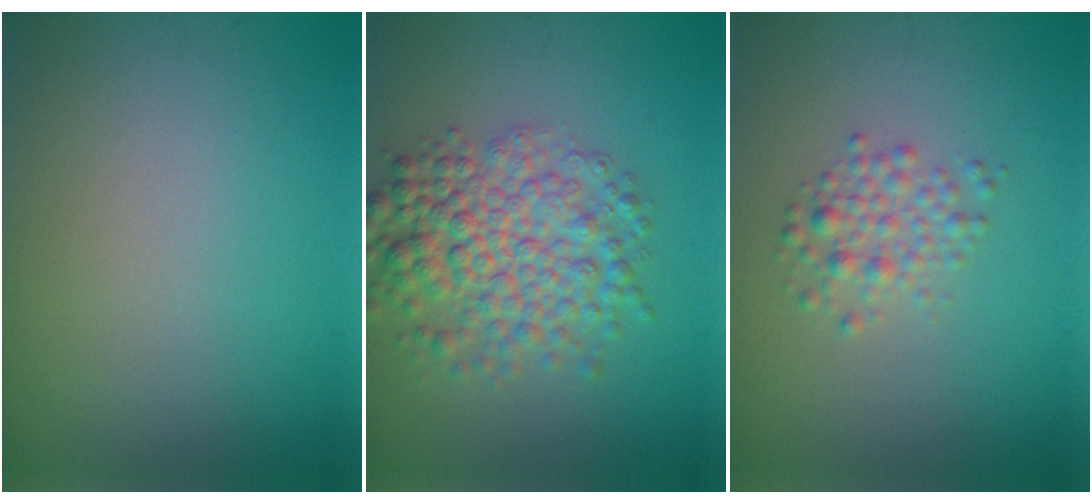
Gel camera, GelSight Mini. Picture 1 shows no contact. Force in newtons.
{"total": 6.3, "press": 6.3, "slide": 0.1}
{"total": 2.2, "press": 2.2, "slide": 0.1}